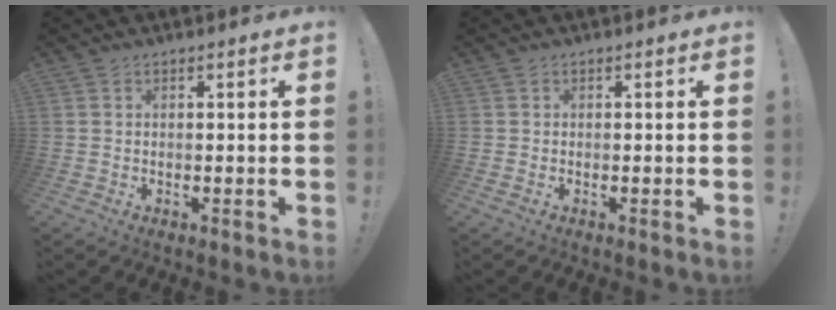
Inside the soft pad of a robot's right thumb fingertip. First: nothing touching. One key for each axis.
{"total": 0.8, "fx": 0.2, "fy": -0.3, "fz": 0.7, "tx": -0.012, "ty": -0.002, "tz": 0.003}